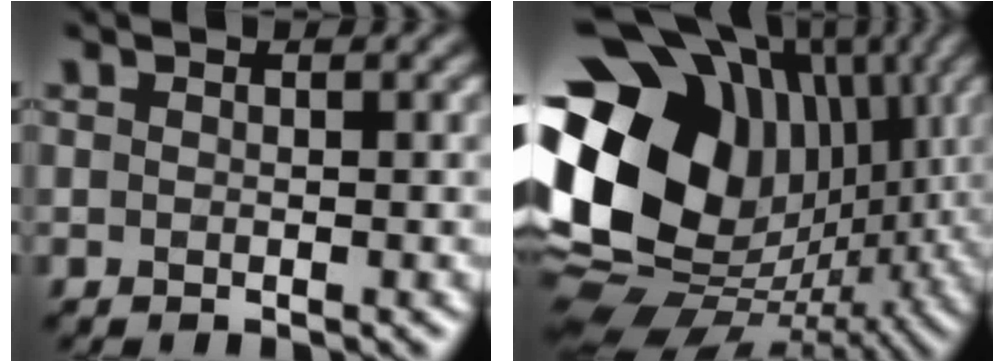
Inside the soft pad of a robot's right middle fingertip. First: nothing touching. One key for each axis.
{"total": 19.2, "fx": 2.2, "fy": 15.1, "fz": 11.7, "tx": -0.246, "ty": 0.008, "tz": 0.060}